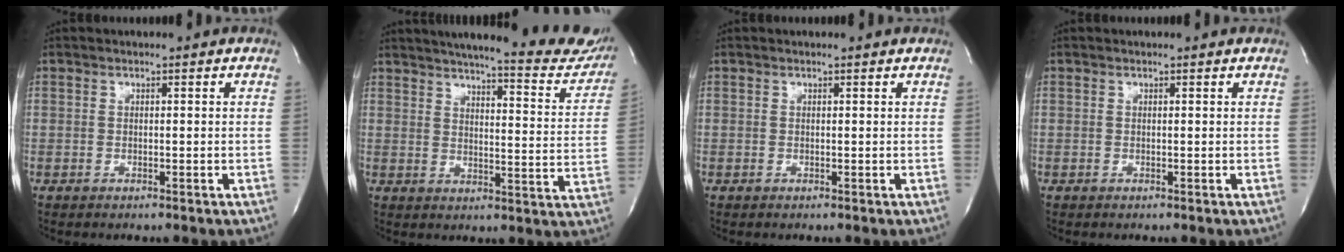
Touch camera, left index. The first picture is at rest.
{"total": 26.1, "force": [23.2, 3.9, 11.4], "torque": [-0.165, -0.064, 0.270]}
{"total": 1.2, "force": [1.2, 0.1, 0.1], "torque": [-0.010, 0.004, 0.011]}
{"total": 0.9, "force": [0.9, 0.2, 0.1], "torque": [-0.009, 0.005, 0.009]}